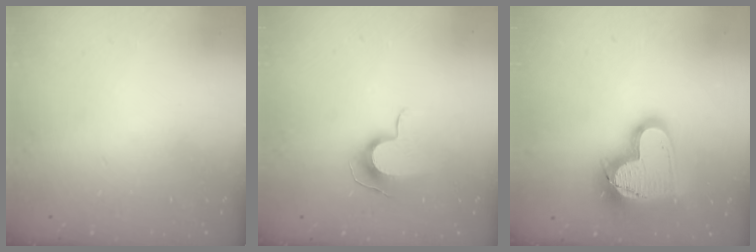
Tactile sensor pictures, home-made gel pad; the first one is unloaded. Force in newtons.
{"total": 9.4, "press": 9.4, "slide": 0.5}
{"total": 19.7, "press": 19.7, "slide": 1.3}